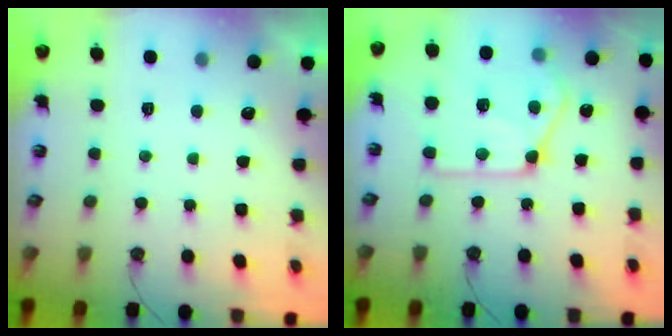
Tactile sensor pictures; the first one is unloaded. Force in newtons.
{"total": 18.4, "press": 18.2, "slide": 2.3}